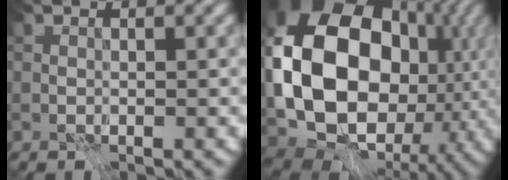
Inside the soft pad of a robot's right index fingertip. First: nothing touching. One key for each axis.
{"total": 18.1, "fx": 0.3, "fy": 14.3, "fz": 11.1, "tx": -0.237, "ty": -0.019, "tz": 0.001}